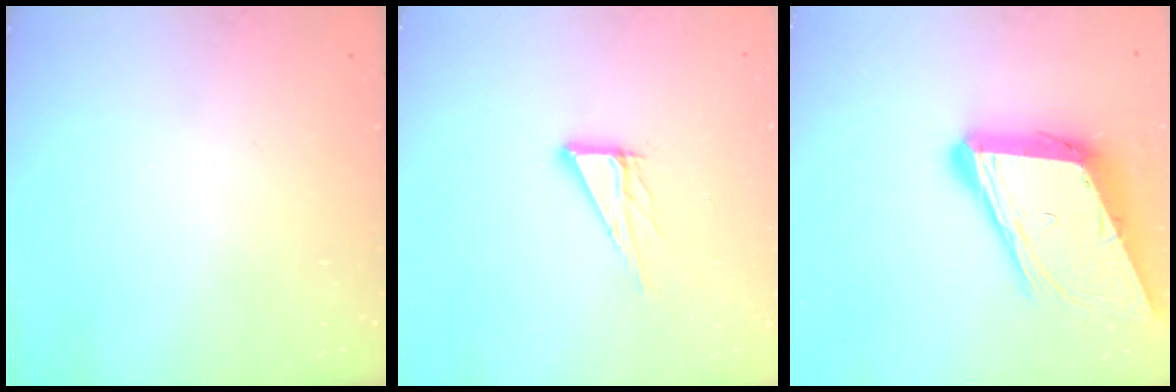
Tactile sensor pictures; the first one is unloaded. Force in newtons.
{"total": 9.0, "press": 8.9, "slide": 0.7}
{"total": 17.7, "press": 17.2, "slide": 4.0}